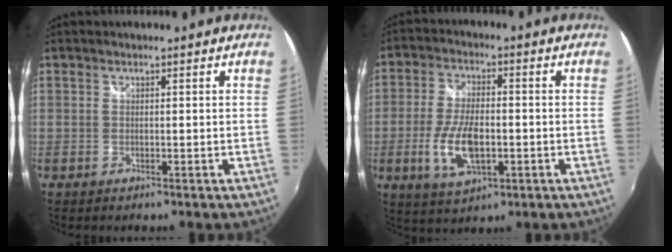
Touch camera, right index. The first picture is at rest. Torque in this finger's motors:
{"motor_torque": [1.83, -0.30, 0.81, 0.13]}